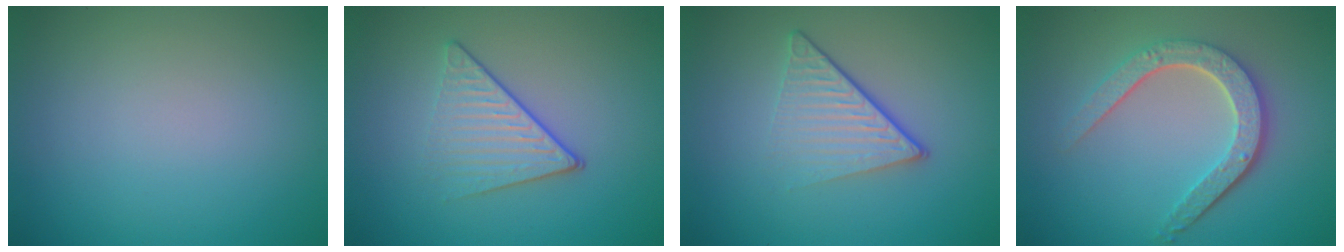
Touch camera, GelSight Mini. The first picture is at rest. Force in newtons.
{"total": 3.8, "press": 2.8, "slide": 2.5}
{"total": 4.6, "press": 2.8, "slide": 3.6}
{"total": 4.7, "press": 3.6, "slide": 3.0}